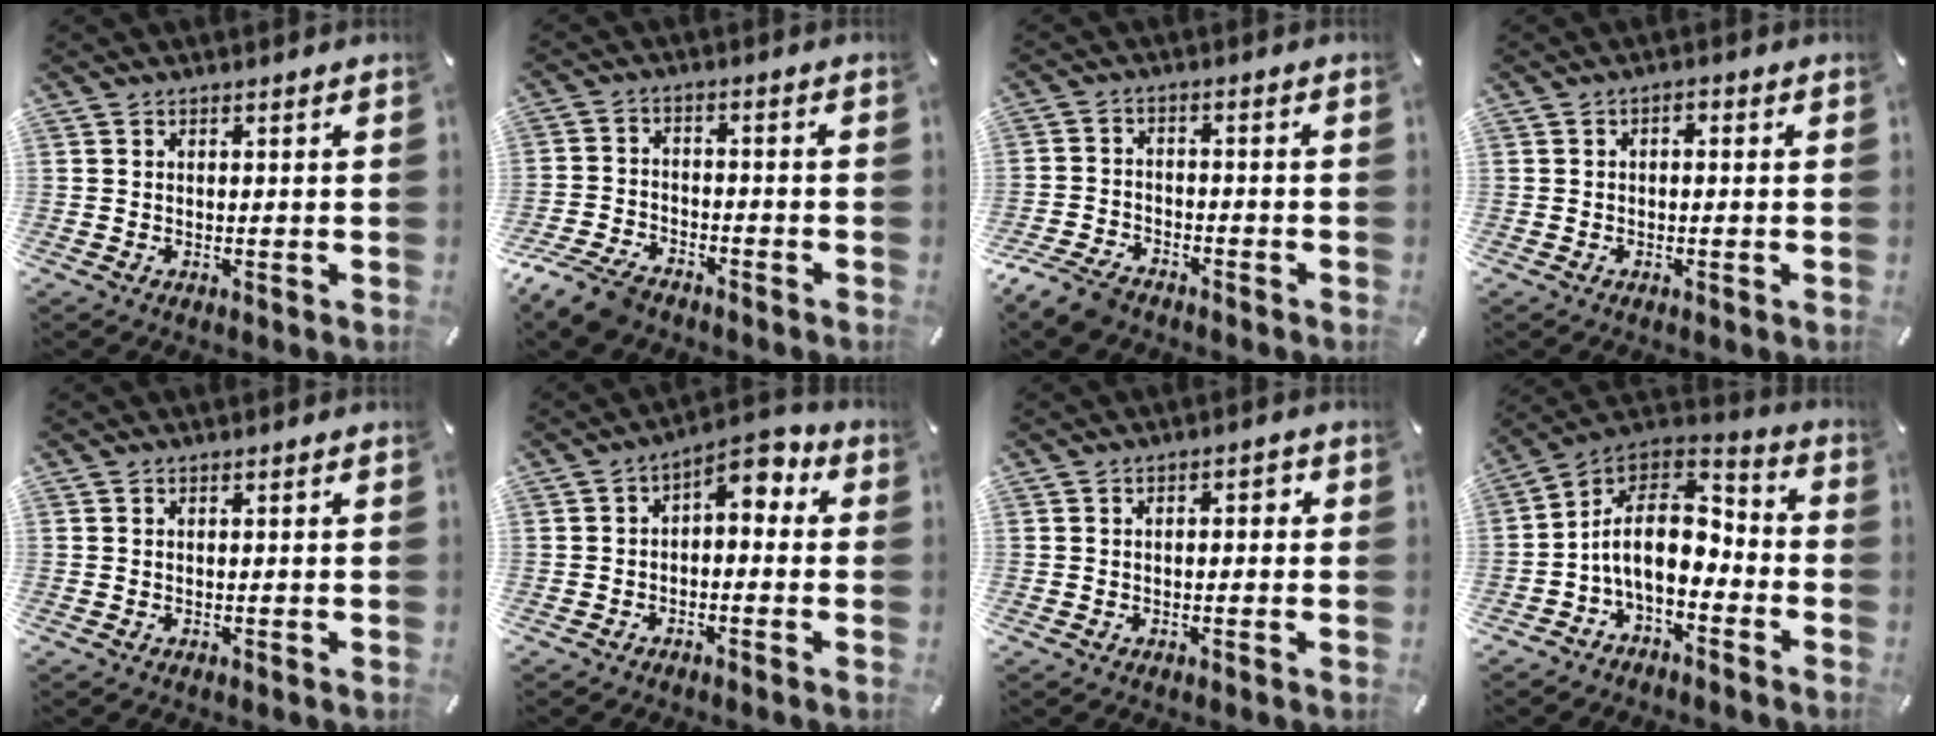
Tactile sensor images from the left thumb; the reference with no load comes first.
{"total": 8.1, "force": [-6.5, 3.6, 3.1], "torque": [-0.078, 0.025, -0.126]}
{"total": 6.7, "force": [-5.4, 3.0, 2.4], "torque": [-0.065, 0.021, -0.107]}
{"total": 1.4, "force": [-1.0, 0.8, 0.7], "torque": [-0.016, 0.006, -0.020]}
{"total": 0.0}
{"total": 4.7, "force": [1.1, 2.9, 3.6], "torque": [-0.054, -0.011, 0.009]}
{"total": 2.1, "force": [-0.7, 1.3, 1.6], "torque": [-0.033, 0.012, -0.016]}
{"total": 14.3, "force": [-2.0, 9.1, 10.9], "torque": [-0.224, 0.006, -0.037]}